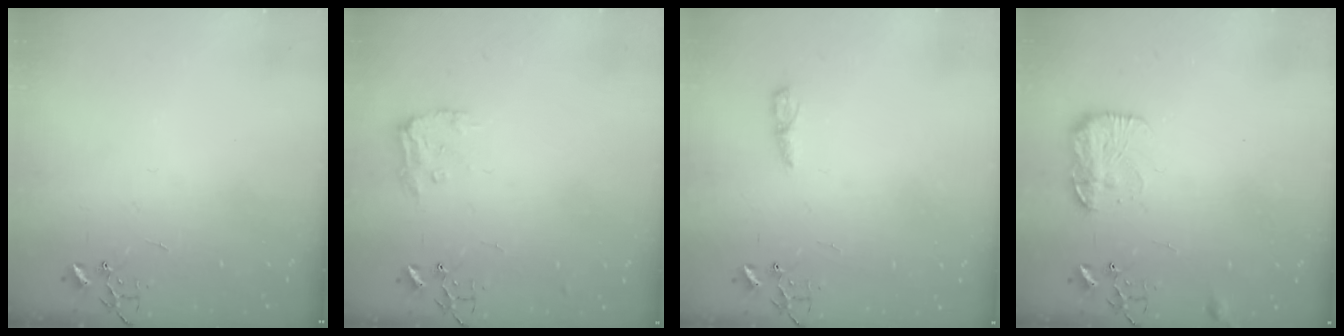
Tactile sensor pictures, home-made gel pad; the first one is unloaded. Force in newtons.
{"total": 9.8, "press": 9.8, "slide": 0.6}
{"total": 6.8, "press": 6.8, "slide": 0.5}
{"total": 11.5, "press": 11.4, "slide": 0.6}